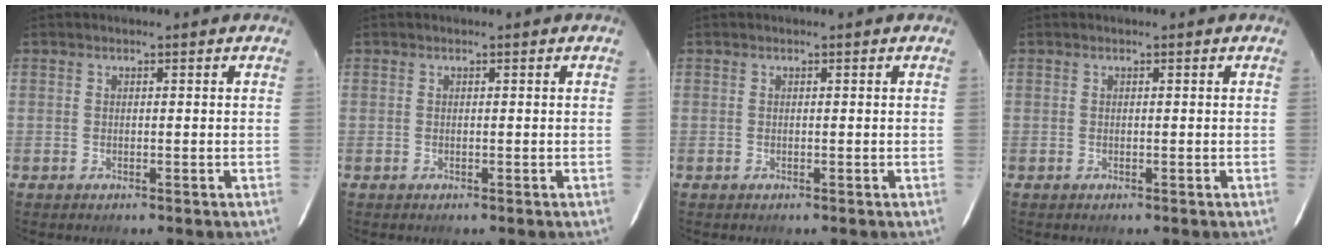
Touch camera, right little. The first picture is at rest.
{"total": 0.0}
{"total": 0.0}
{"total": 0.0}